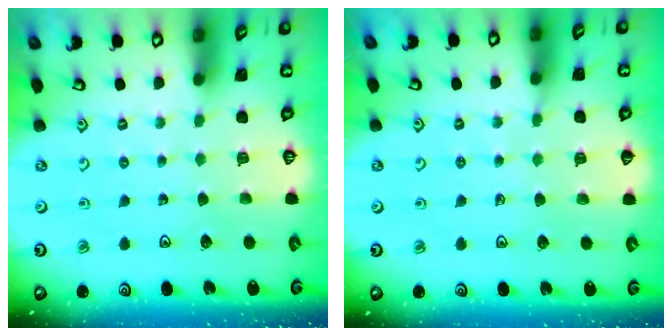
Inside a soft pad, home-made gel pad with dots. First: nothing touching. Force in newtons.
{"total": 3.1, "press": 3.0, "slide": 0.4}